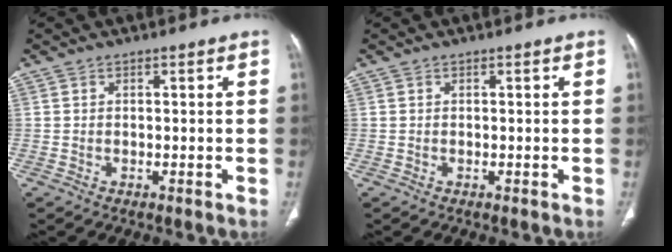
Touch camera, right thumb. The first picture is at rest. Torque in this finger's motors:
{"motor_torque": [0.01, 0.00, 0.00, 0.02, 0.01]}